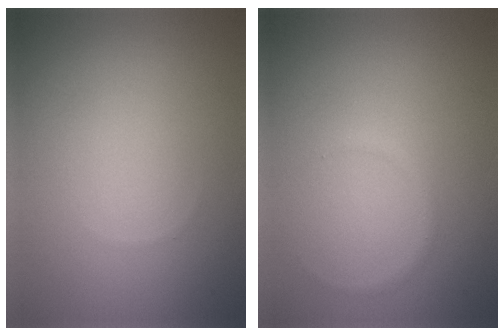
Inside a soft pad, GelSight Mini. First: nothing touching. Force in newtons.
{"total": 0.6, "press": 0.6, "slide": 0.0}